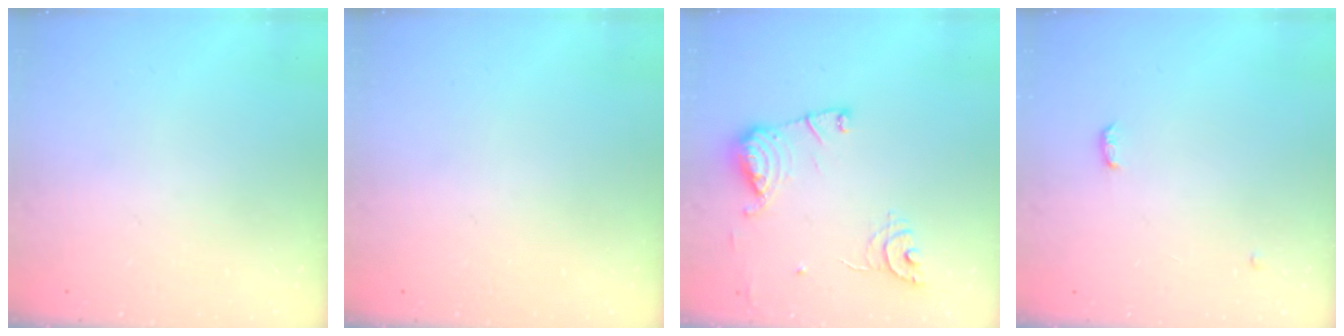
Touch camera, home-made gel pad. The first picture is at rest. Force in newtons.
{"total": 0.0}
{"total": 13.7, "press": 13.6, "slide": 1.5}
{"total": 7.6, "press": 4.2, "slide": 6.4}